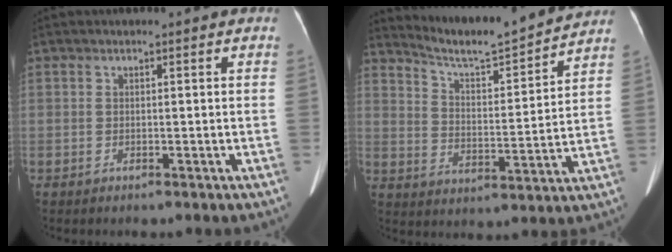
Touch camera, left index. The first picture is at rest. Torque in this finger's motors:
{"motor_torque": [-0.19, -0.39, 0.00, 0.03]}